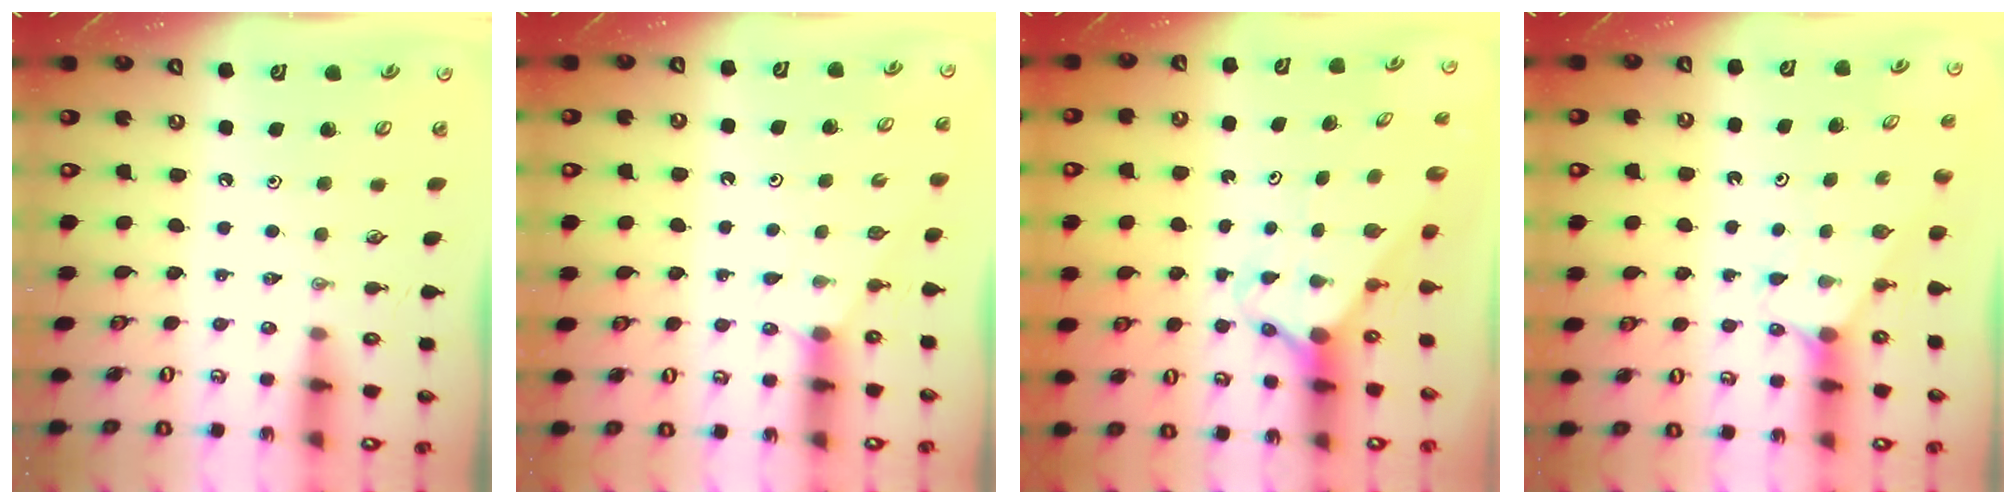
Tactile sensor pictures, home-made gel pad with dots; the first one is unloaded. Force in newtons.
{"total": 3.4, "press": 3.4, "slide": 0.3}
{"total": 2.8, "press": 2.8, "slide": 0.2}
{"total": 2.3, "press": 2.3, "slide": 0.2}